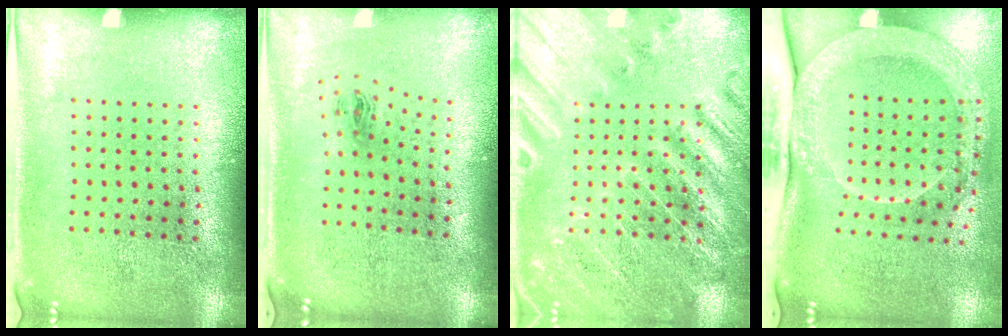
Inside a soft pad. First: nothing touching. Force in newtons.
{"total": 1.0, "press": 0.4, "slide": 0.9}
{"total": 2.8, "press": 2.8, "slide": 0.4}
{"total": 2.4, "press": 2.1, "slide": 1.1}